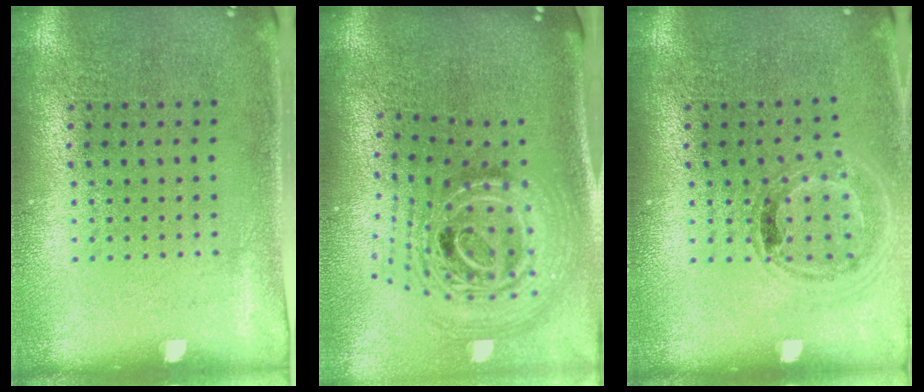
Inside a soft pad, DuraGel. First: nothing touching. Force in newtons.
{"total": 3.0, "press": 2.0, "slide": 2.2}
{"total": 0.9, "press": 0.9, "slide": 0.1}